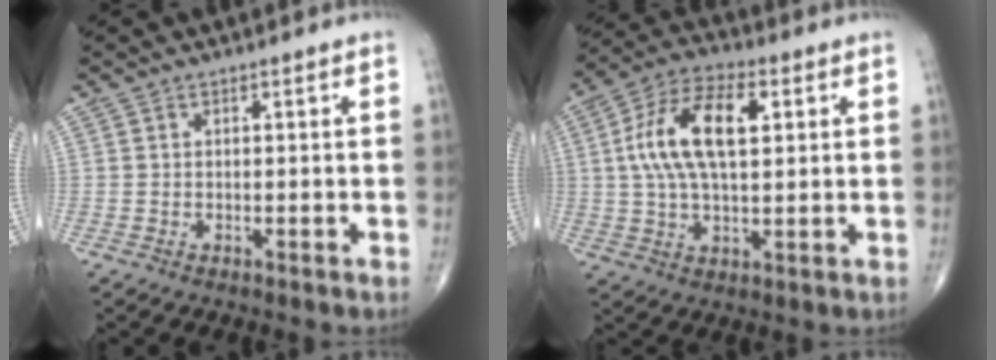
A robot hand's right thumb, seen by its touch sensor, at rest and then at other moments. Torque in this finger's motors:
{"motor_torque": [0.16, 0.27, 1.40, 0.01, 0.26]}